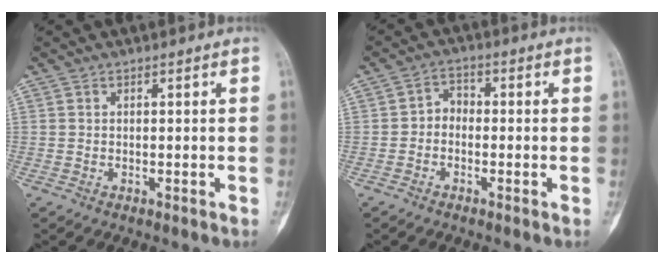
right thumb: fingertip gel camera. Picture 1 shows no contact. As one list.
[{"total": 3.1, "force": [-0.9, 2.4, 1.8], "torque": [-0.013, 0.019, -0.030]}]